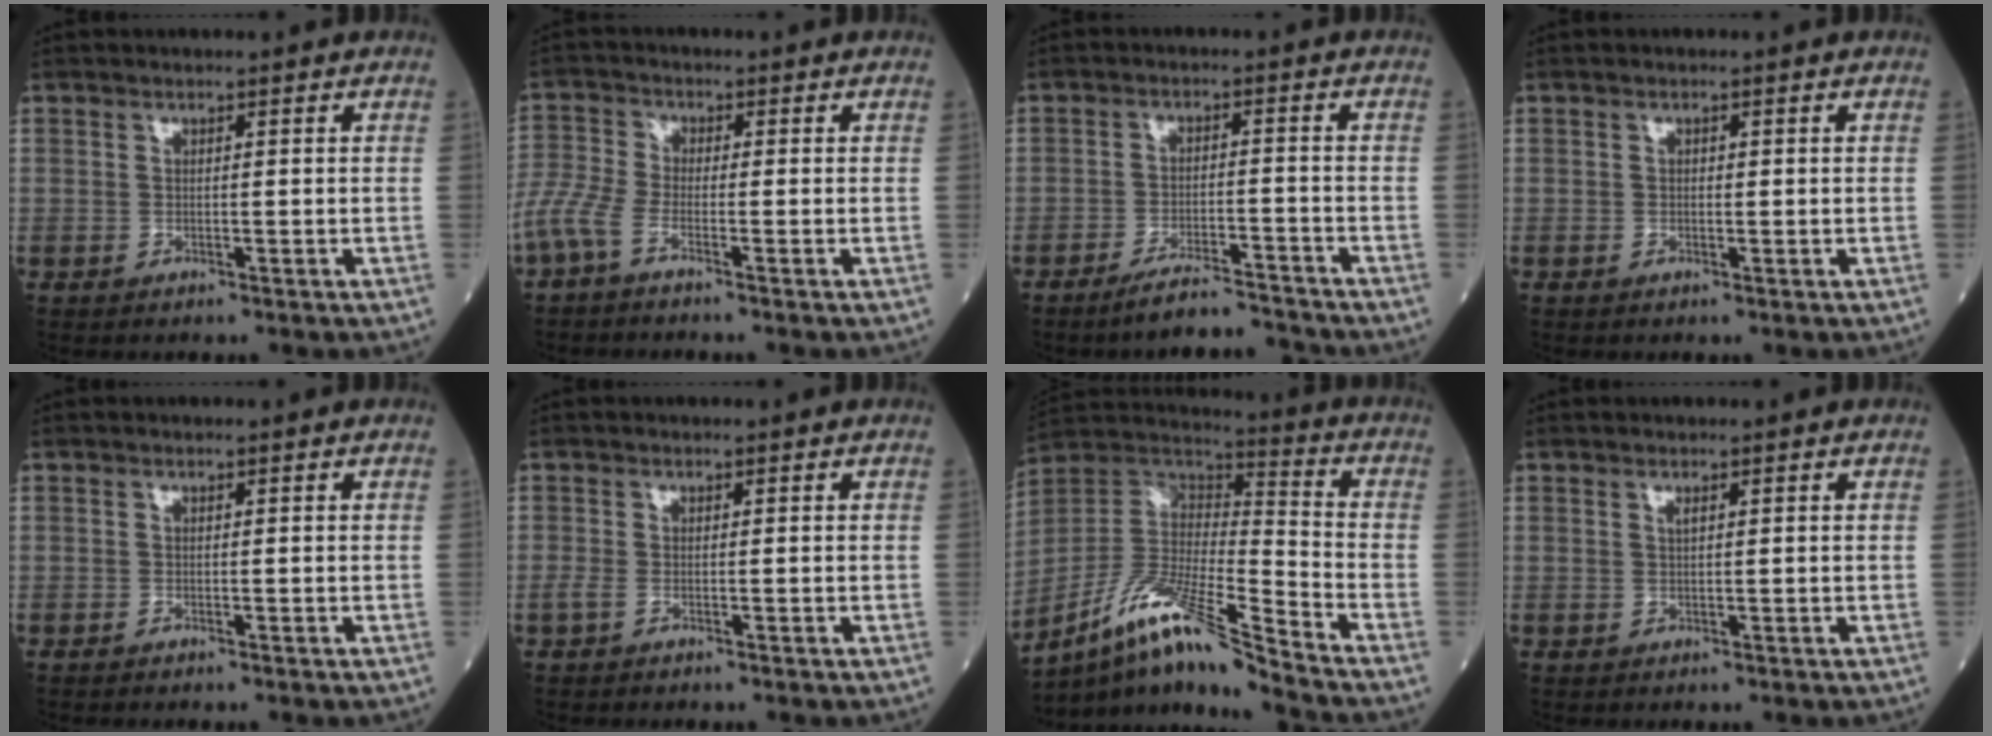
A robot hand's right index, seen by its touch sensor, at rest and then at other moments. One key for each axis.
{"total": 5.0, "fx": -3.2, "fy": 0.9, "fz": 3.6, "tx": -0.101, "ty": 0.000, "tz": -0.076}
{"total": 5.9, "fx": -5.5, "fy": 0.3, "fz": 2.0, "tx": -0.036, "ty": -0.009, "tz": -0.099}
{"total": 0.6, "fx": 0.0, "fy": 0.4, "fz": 0.5, "tx": -0.010, "ty": -0.001, "tz": 0.001}
{"total": 0.0}
{"total": 0.9, "fx": -0.5, "fy": 0.3, "fz": 0.7, "tx": -0.016, "ty": 0.000, "tz": -0.012}
{"total": 15.7, "fx": -11.5, "fy": 1.2, "fz": 10.7, "tx": -0.207, "ty": 0.008, "tz": -0.208}
{"total": 0.6, "fx": 0.3, "fy": 0.1, "fz": 0.5, "tx": -0.012, "ty": -0.001, "tz": 0.006}